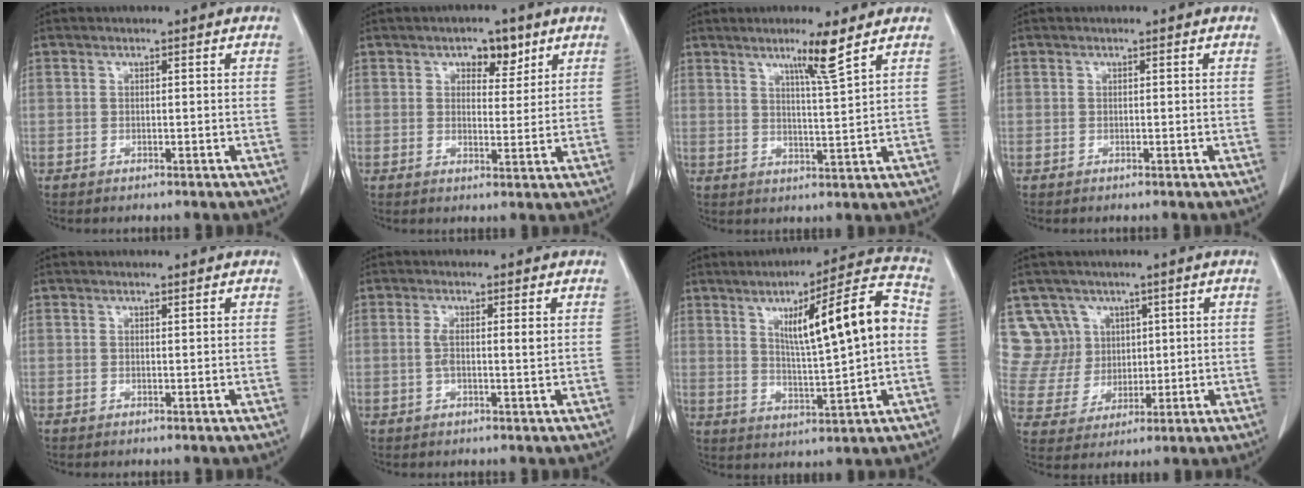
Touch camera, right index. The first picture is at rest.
{"total": 4.4, "force": [2.5, 2.4, 2.6], "torque": [-0.031, 0.005, 0.036]}
{"total": 5.7, "force": [3.7, -1.0, 4.2], "torque": [-0.072, -0.010, 0.065]}
{"total": 0.0}
{"total": 0.0}
{"total": 2.9, "force": [0.3, 0.6, 2.8], "torque": [-0.057, 0.004, 0.006]}
{"total": 14.3, "force": [2.2, 1.2, 14.0], "torque": [-0.210, 0.021, 0.036]}
{"total": 8.5, "force": [4.1, 7.5, -0.1], "torque": [0.000, 0.026, 0.091]}